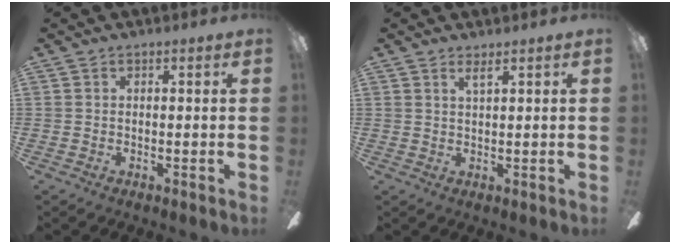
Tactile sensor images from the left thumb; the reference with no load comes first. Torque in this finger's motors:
{"motor_torque": [-0.27, 0.18, 0.61, -0.13, 0.01]}